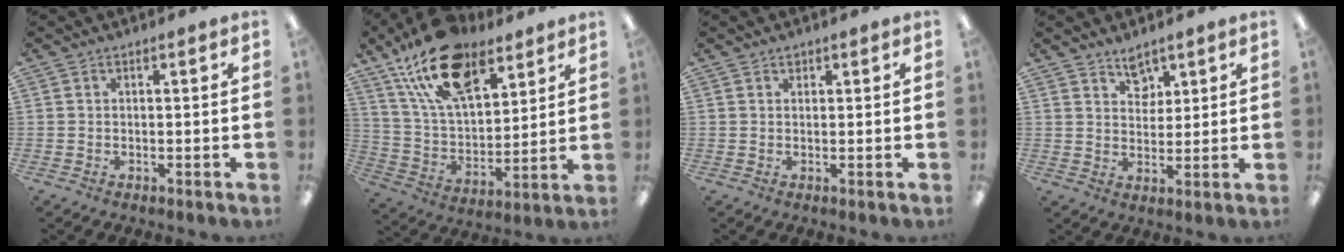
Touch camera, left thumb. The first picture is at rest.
{"total": 20.4, "force": [13.2, 10.2, 11.8], "torque": [-0.210, -0.058, 0.237]}
{"total": 0.8, "force": [0.7, 0.5, 0.0], "torque": [0.007, -0.002, 0.011]}
{"total": 5.2, "force": [4.1, 3.0, 1.1], "torque": [-0.003, -0.024, 0.071]}